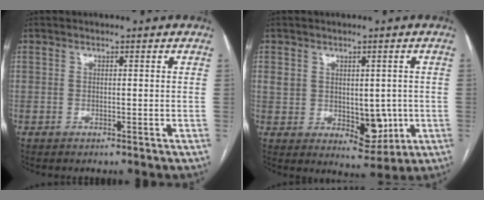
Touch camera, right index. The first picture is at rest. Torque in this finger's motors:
{"motor_torque": [0.37, 0.32, 0.23, 0.04]}